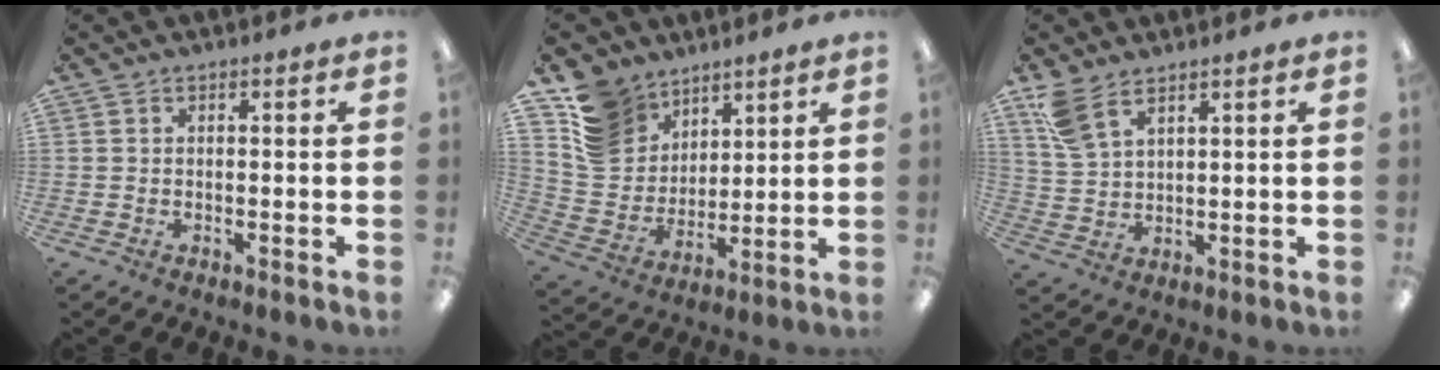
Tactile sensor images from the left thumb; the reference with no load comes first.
{"total": 13.2, "force": [9.2, 9.0, 2.7], "torque": [-0.084, -0.056, 0.187]}
{"total": 7.1, "force": [5.2, 3.0, 3.7], "torque": [-0.085, -0.015, 0.100]}